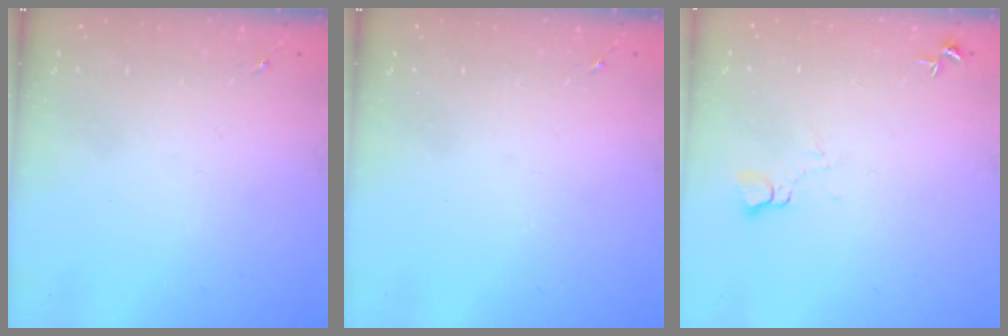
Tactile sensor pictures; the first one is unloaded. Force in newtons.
{"total": 0.0}
{"total": 3.7, "press": 3.7, "slide": 0.3}